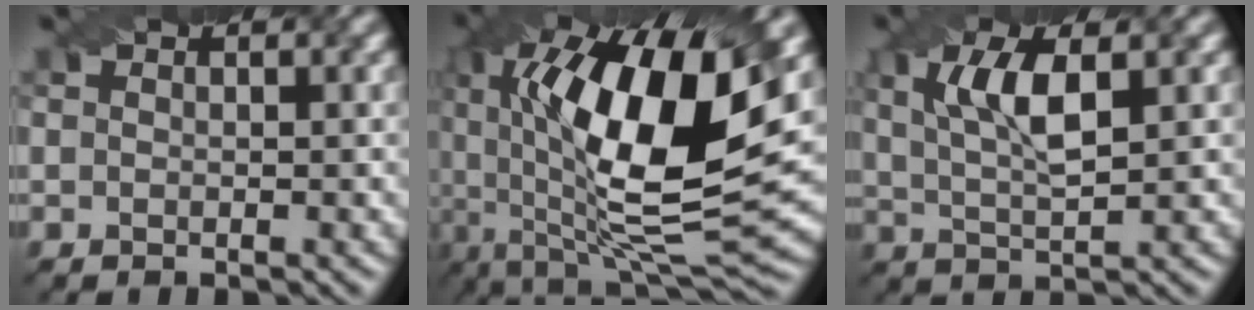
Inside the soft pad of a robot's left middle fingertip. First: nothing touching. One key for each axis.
{"total": 16.8, "fx": 3.5, "fy": 5.9, "fz": 15.3, "tx": -0.259, "ty": -0.006, "tz": 0.051}
{"total": 5.5, "fx": 1.8, "fy": 1.7, "fz": 4.9, "tx": -0.097, "ty": 0.002, "tz": 0.033}